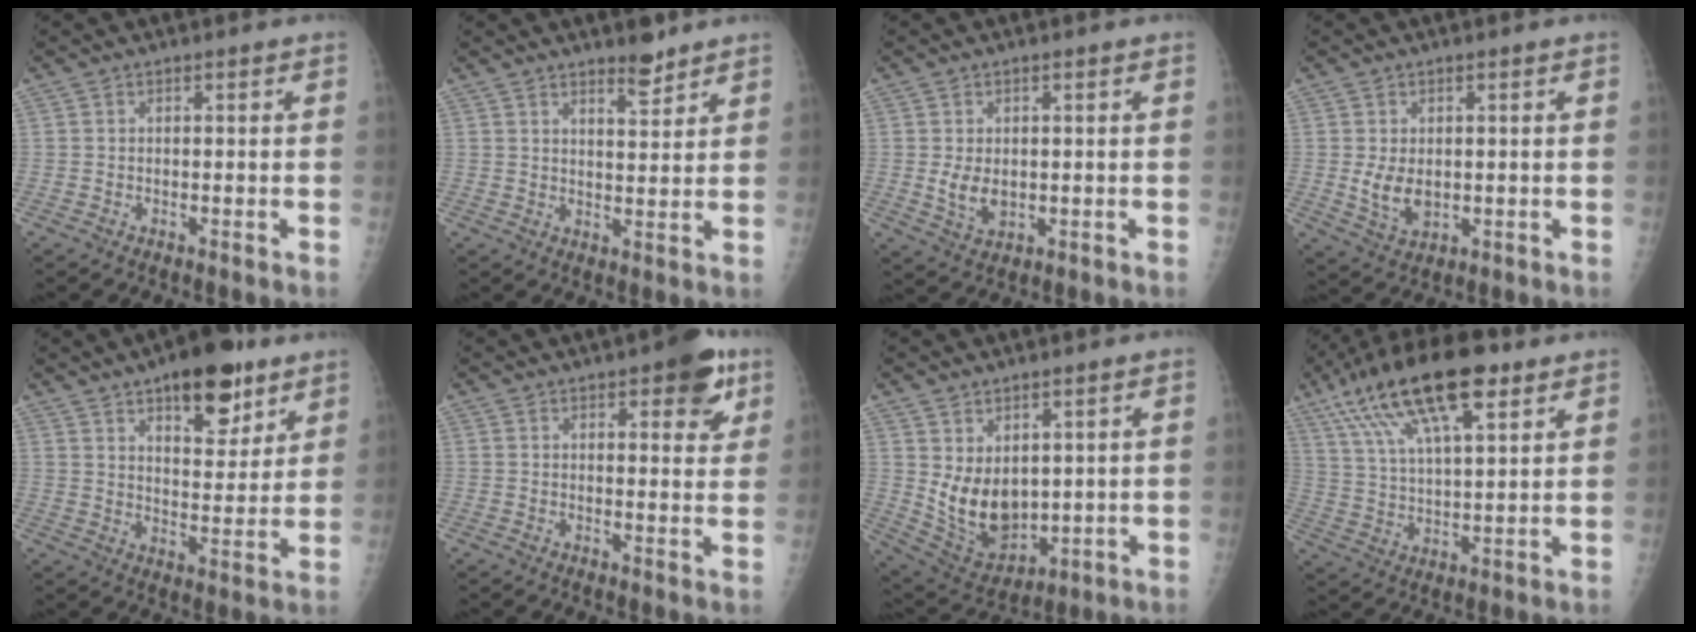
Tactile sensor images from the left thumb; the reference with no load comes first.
{"total": 4.7, "force": [3.7, 1.4, 2.5], "torque": [-0.026, -0.030, 0.058]}
{"total": 4.5, "force": [0.0, 3.0, 3.4], "torque": [-0.051, -0.009, 0.010]}
{"total": 5.4, "force": [0.0, 3.6, 4.0], "torque": [-0.063, -0.012, 0.012]}
{"total": 14.7, "force": [8.9, 6.4, 9.8], "torque": [-0.097, -0.045, 0.132]}
{"total": 8.1, "force": [4.3, 3.2, 6.1], "torque": [-0.050, -0.015, 0.049]}
{"total": 10.9, "force": [2.0, 7.3, 7.9], "torque": [-0.109, -0.028, 0.066]}
{"total": 20.3, "force": [11.1, 7.1, 15.4], "torque": [-0.267, -0.007, 0.199]}